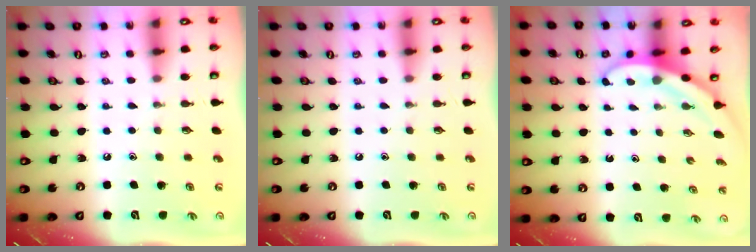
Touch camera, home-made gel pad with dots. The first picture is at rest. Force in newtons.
{"total": 0.0}
{"total": 3.1, "press": 3.1, "slide": 0.1}